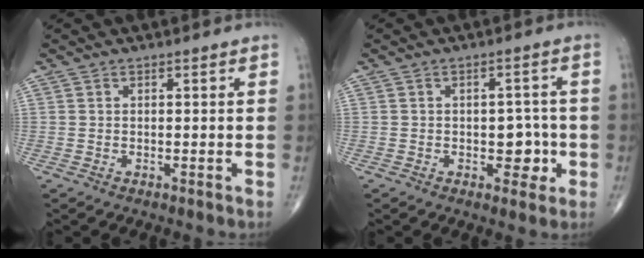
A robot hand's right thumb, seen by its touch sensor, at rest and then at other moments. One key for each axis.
{"total": 5.2, "fx": -1.3, "fy": 3.3, "fz": 3.8, "tx": -0.019, "ty": 0.010, "tz": -0.015}